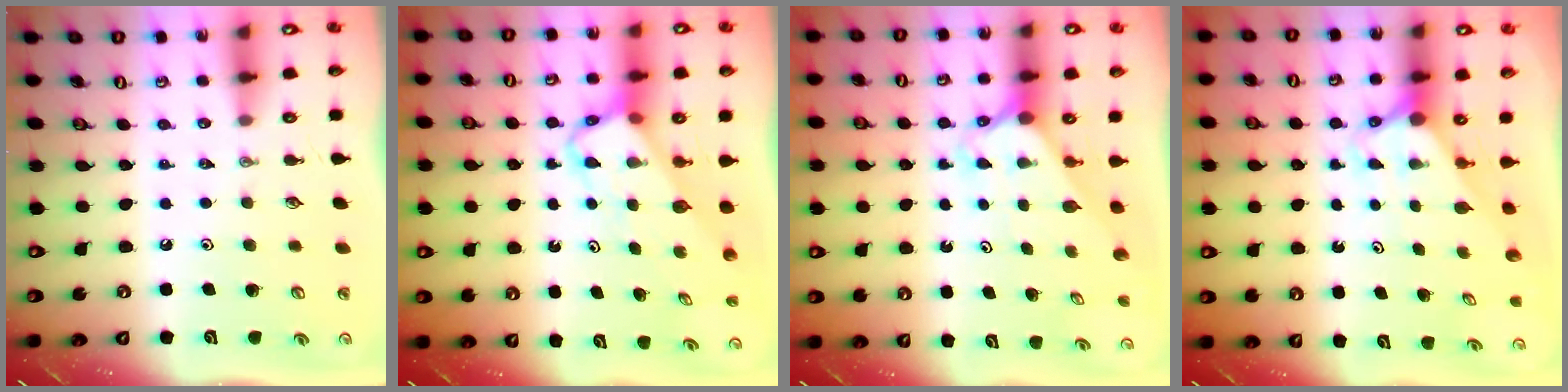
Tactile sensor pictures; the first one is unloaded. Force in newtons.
{"total": 3.9, "press": 3.9, "slide": 0.3}
{"total": 2.2, "press": 2.2, "slide": 0.2}
{"total": 2.9, "press": 2.9, "slide": 0.0}